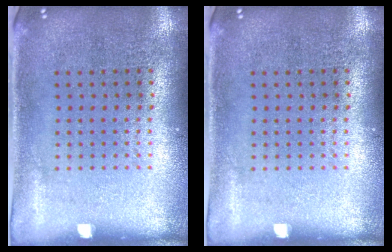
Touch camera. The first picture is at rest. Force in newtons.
{"total": 0.0}